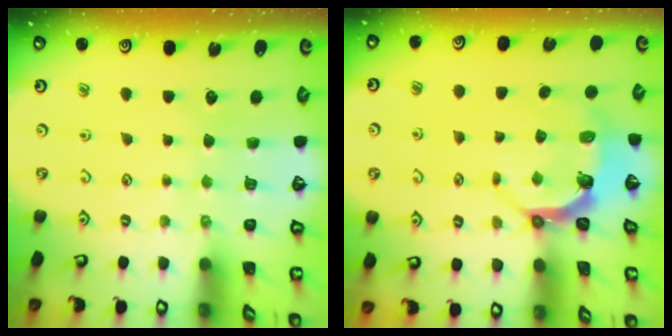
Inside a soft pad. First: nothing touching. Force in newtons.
{"total": 5.8, "press": 4.8, "slide": 3.4}